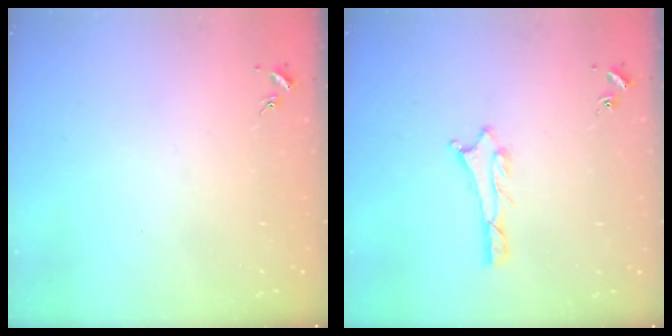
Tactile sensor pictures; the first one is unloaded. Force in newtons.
{"total": 1.1, "press": 1.0, "slide": 0.1}